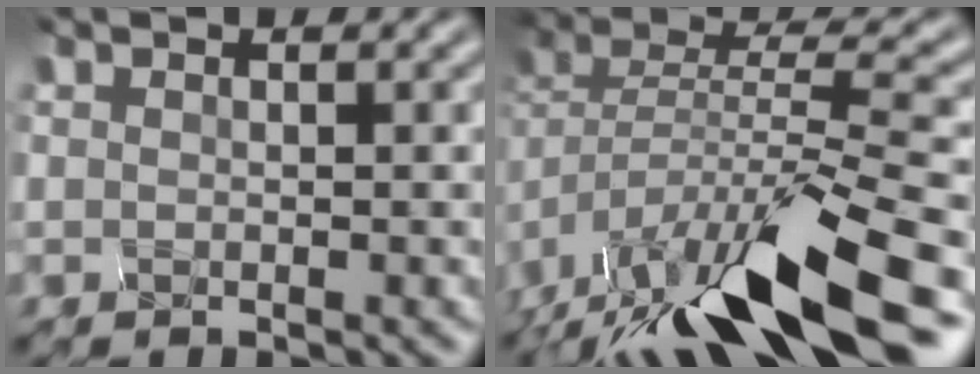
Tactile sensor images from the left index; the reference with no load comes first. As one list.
[{"total": 13.3, "force": [-9.4, 2.9, 8.9], "torque": [-0.178, 0.012, -0.160]}]